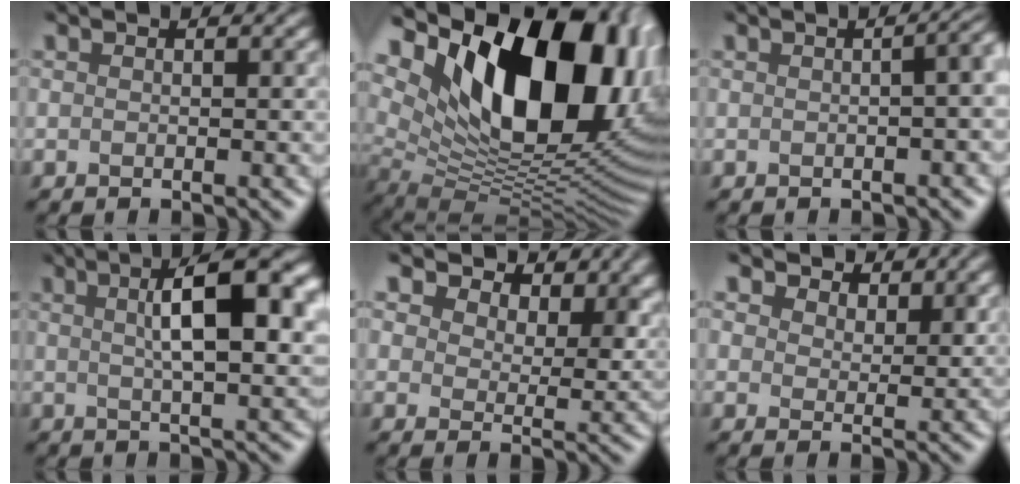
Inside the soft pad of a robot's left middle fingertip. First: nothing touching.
{"total": 16.4, "force": [6.5, 8.4, 12.5], "torque": [-0.201, 0.003, 0.122]}
{"total": 5.8, "force": [-0.1, 3.2, 4.8], "torque": [-0.013, 0.022, -0.012]}
{"total": 7.9, "force": [2.1, 1.6, 7.5], "torque": [-0.102, 0.023, 0.038]}
{"total": 7.9, "force": [6.2, 3.9, 3.1], "torque": [-0.074, 0.009, 0.092]}
{"total": 2.3, "force": [2.1, 0.9, -0.4], "torque": [-0.013, 0.001, 0.035]}